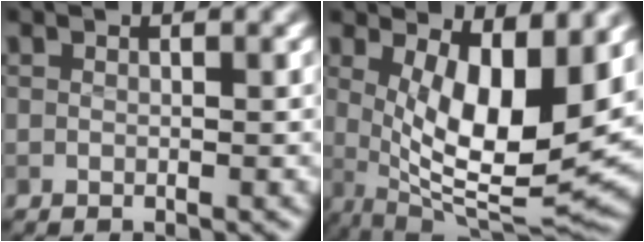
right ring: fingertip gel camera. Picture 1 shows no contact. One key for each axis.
{"total": 10.3, "fx": 2.0, "fy": 3.8, "fz": 9.4, "tx": -0.156, "ty": -0.028, "tz": 0.043}